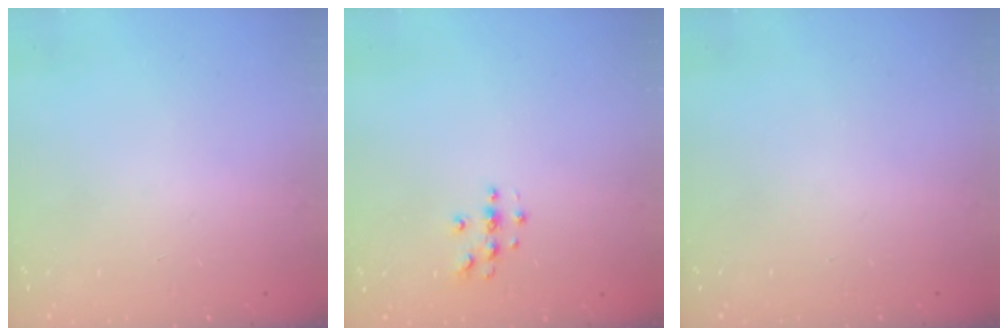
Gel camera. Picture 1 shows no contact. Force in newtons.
{"total": 3.9, "press": 3.9, "slide": 0.4}
{"total": 0.6, "press": 0.0, "slide": 0.6}